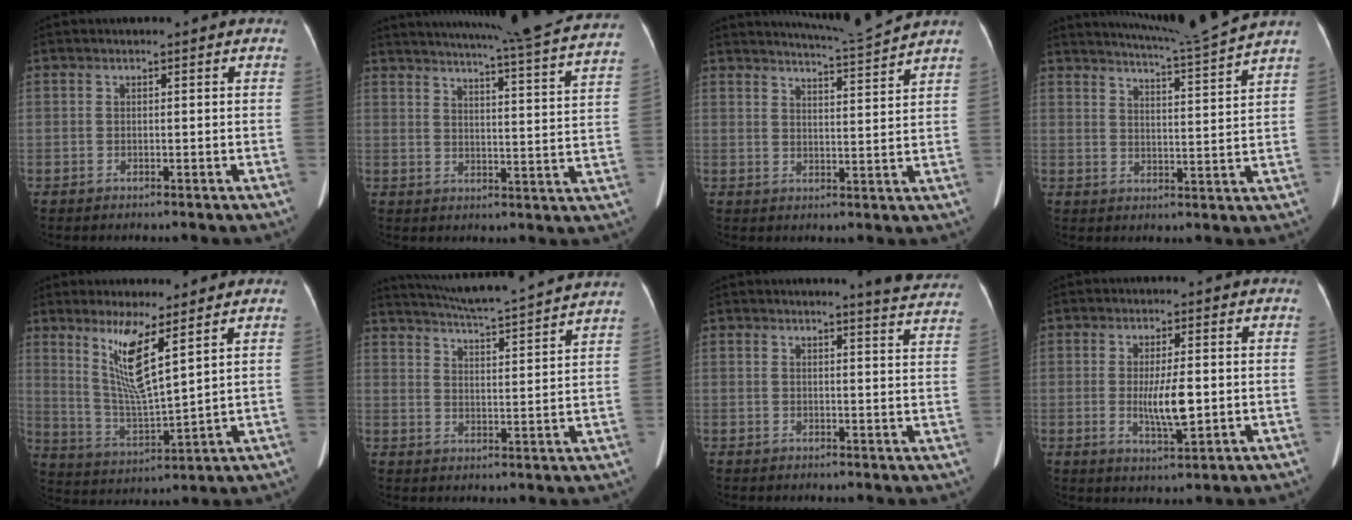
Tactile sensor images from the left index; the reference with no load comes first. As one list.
[{"total": 26.3, "force": [23.9, -0.7, 11.0], "torque": [-0.171, -0.062, 0.285]}, {"total": 7.0, "force": [6.6, -2.0, 0.8], "torque": [-0.028, -0.021, 0.099]}, {"total": 10.2, "force": [9.4, -3.1, 2.4], "torque": [-0.050, -0.037, 0.136]}, {"total": 9.1, "force": [5.0, 0.4, 7.6], "torque": [-0.150, -0.019, 0.101]}, {"total": 20.1, "force": [18.5, -0.7, 7.8], "torque": [-0.137, -0.014, 0.249]}, {"total": 8.6, "force": [8.4, -0.3, 2.1], "torque": [-0.017, -0.044, 0.071]}, {"total": 5.7, "force": [-0.4, 1.2, 5.5], "torque": [-0.100, -0.010, -0.006]}]